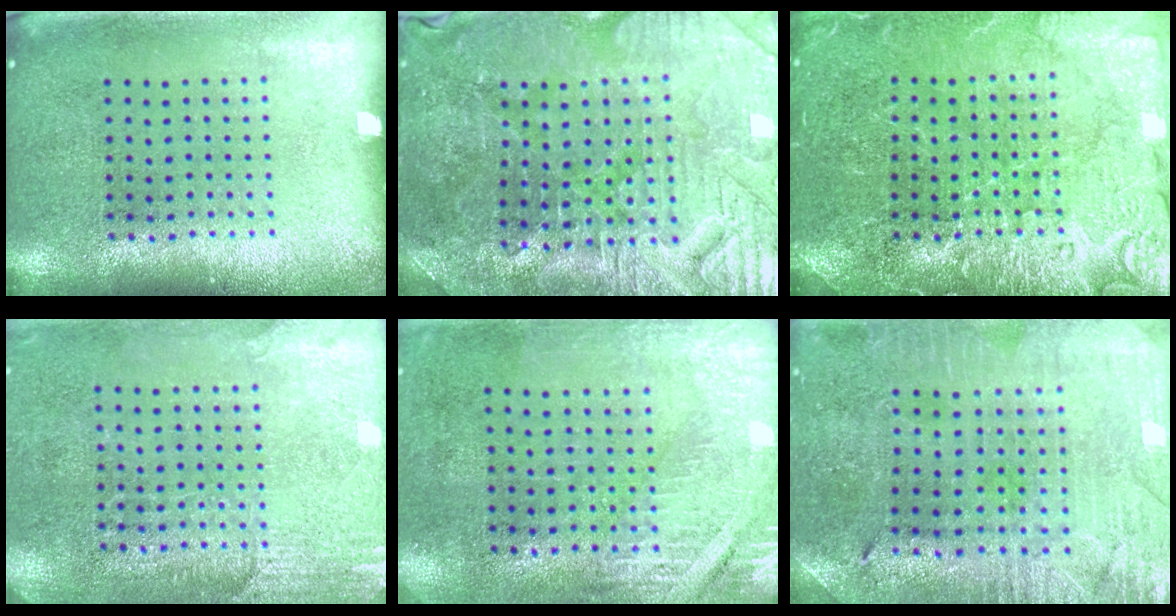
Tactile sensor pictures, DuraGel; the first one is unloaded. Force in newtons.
{"total": 3.5, "press": 3.5, "slide": 0.5}
{"total": 5.6, "press": 5.6, "slide": 0.8}
{"total": 2.6, "press": 2.4, "slide": 1.1}
{"total": 2.9, "press": 2.5, "slide": 1.4}
{"total": 1.0, "press": 0.9, "slide": 0.2}